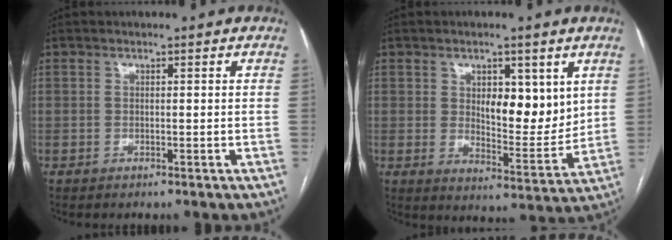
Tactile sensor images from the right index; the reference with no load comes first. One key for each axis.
{"total": 9.0, "fx": 2.9, "fy": 4.1, "fz": 7.4, "tx": -0.104, "ty": -0.007, "tz": 0.052}